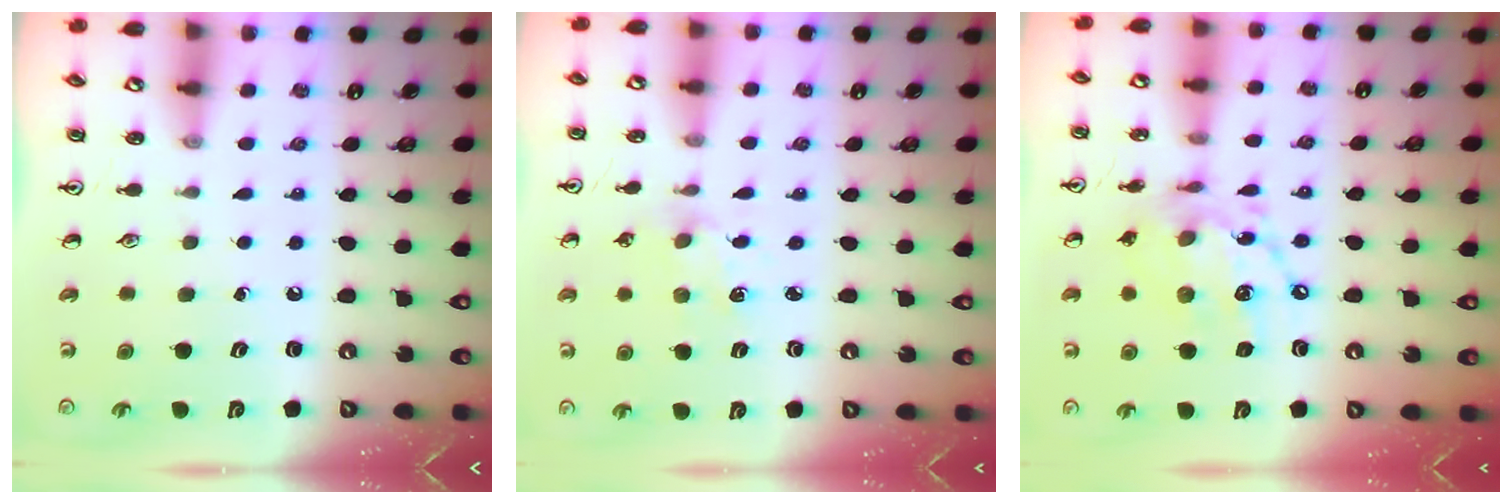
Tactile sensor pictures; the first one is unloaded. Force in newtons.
{"total": 2.3, "press": 2.3, "slide": 0.3}
{"total": 13.4, "press": 13.4, "slide": 1.0}